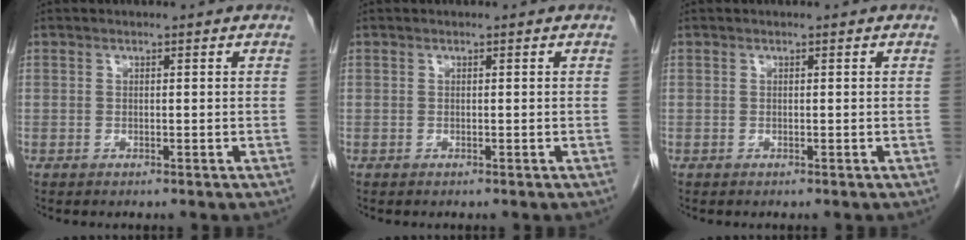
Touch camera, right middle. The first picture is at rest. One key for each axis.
{"total": 0.0}
{"total": 0.0}